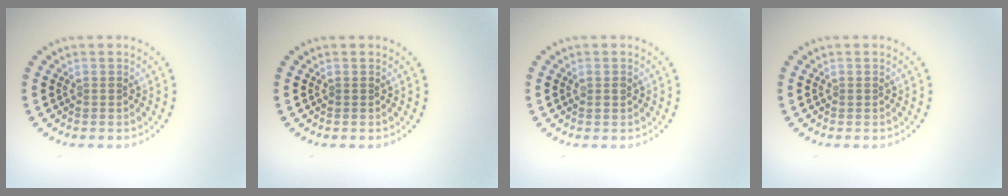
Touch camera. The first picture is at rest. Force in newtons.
{"total": 0.0}
{"total": 0.8, "press": 0.8, "slide": 0.3}
{"total": 0.0}